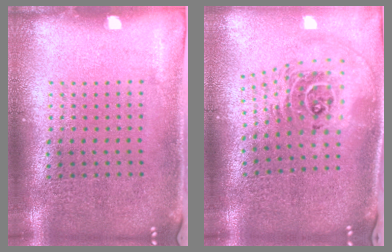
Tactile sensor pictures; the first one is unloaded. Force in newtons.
{"total": 2.5, "press": 1.8, "slide": 1.7}